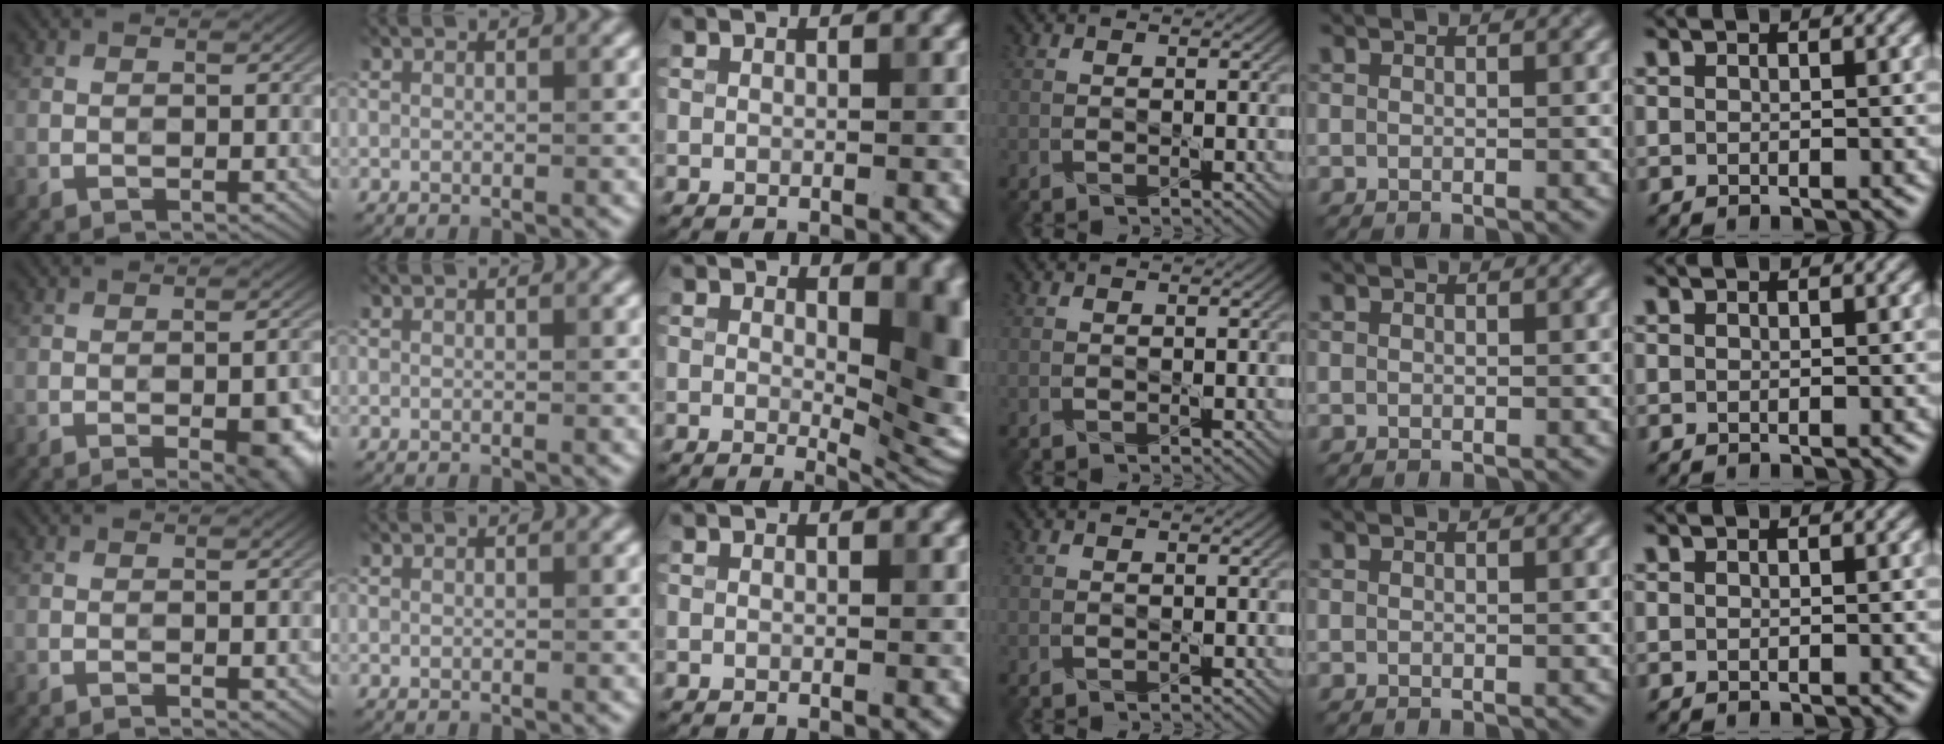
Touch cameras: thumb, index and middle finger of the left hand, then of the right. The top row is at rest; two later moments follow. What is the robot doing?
{"motion": "pour", "object": "plastic test tube"}